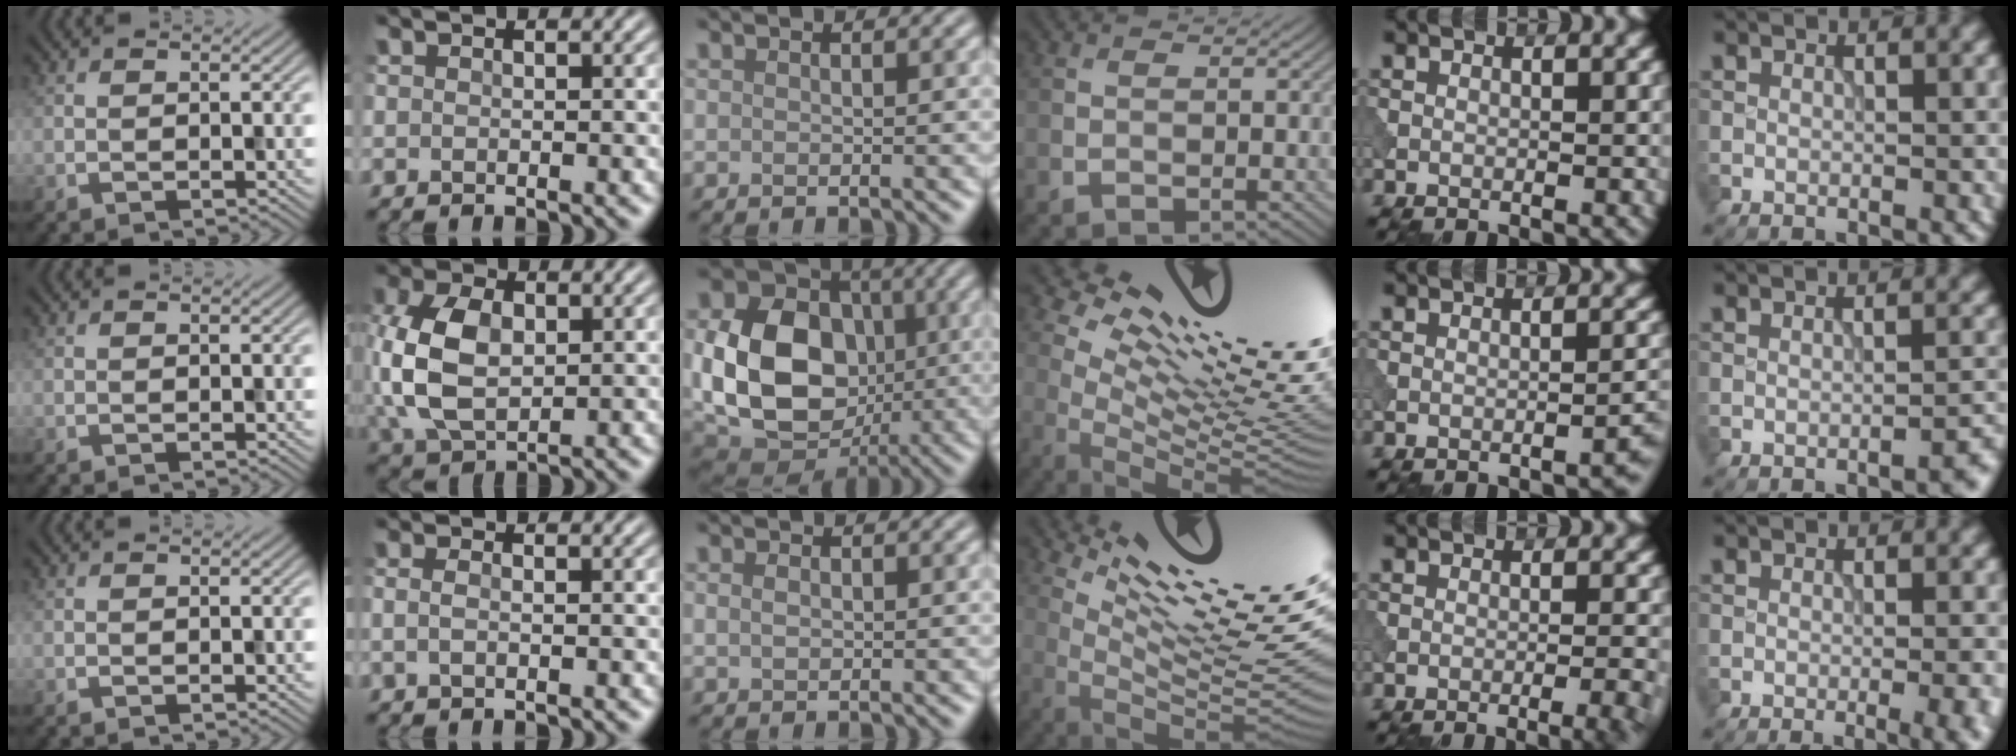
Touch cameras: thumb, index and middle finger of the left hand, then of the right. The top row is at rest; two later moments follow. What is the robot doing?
{"motion": "dispense", "object": "syringe"}